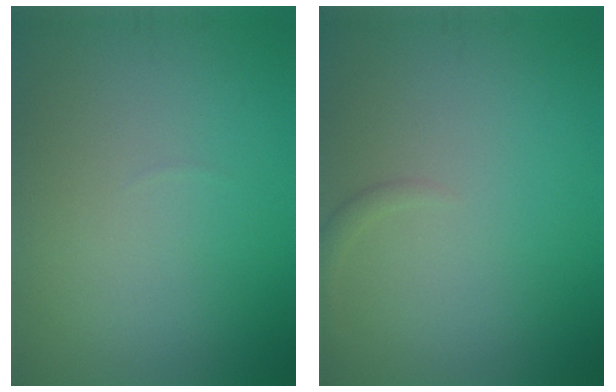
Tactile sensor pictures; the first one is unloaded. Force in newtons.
{"total": 0.8, "press": 0.8, "slide": 0.1}